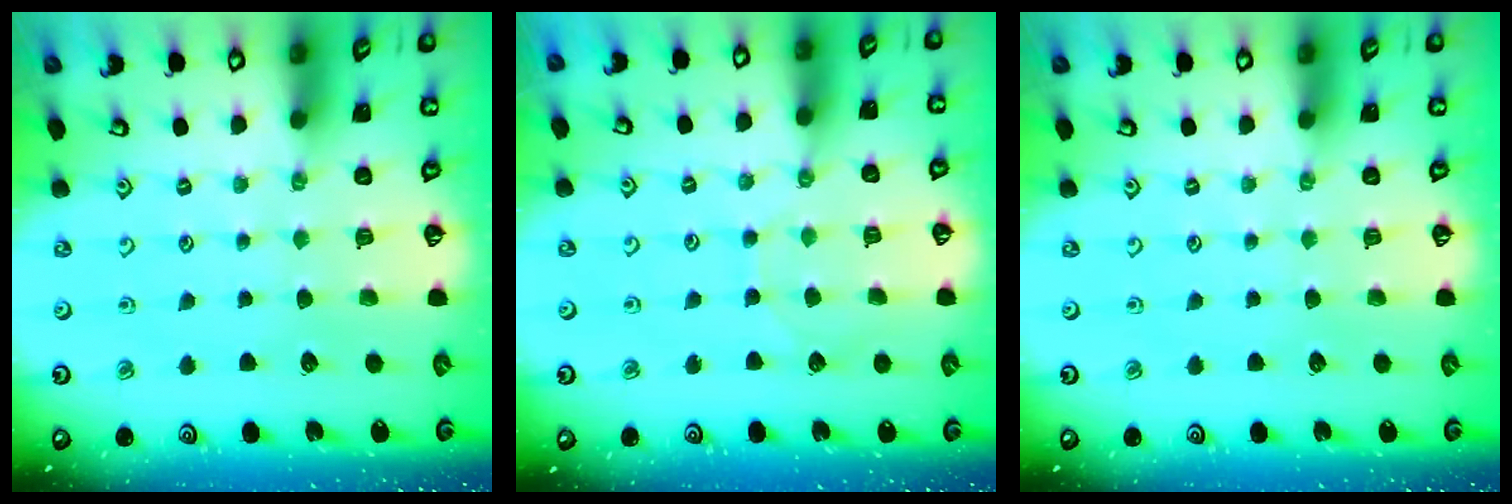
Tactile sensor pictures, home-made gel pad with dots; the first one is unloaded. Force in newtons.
{"total": 5.4, "press": 5.4, "slide": 0.1}
{"total": 0.0}